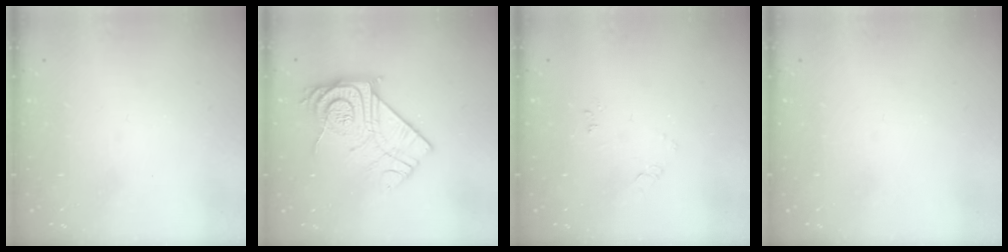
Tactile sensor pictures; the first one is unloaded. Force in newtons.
{"total": 16.3, "press": 16.2, "slide": 1.2}
{"total": 5.8, "press": 5.8, "slide": 0.6}
{"total": 0.0}